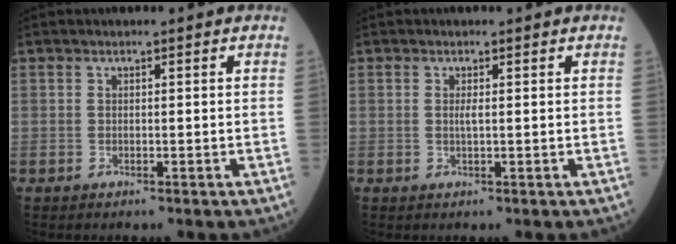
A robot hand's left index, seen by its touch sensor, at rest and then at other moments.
{"total": 0.9, "force": [0.1, 0.1, 0.9], "torque": [-0.021, -0.001, 0.001]}